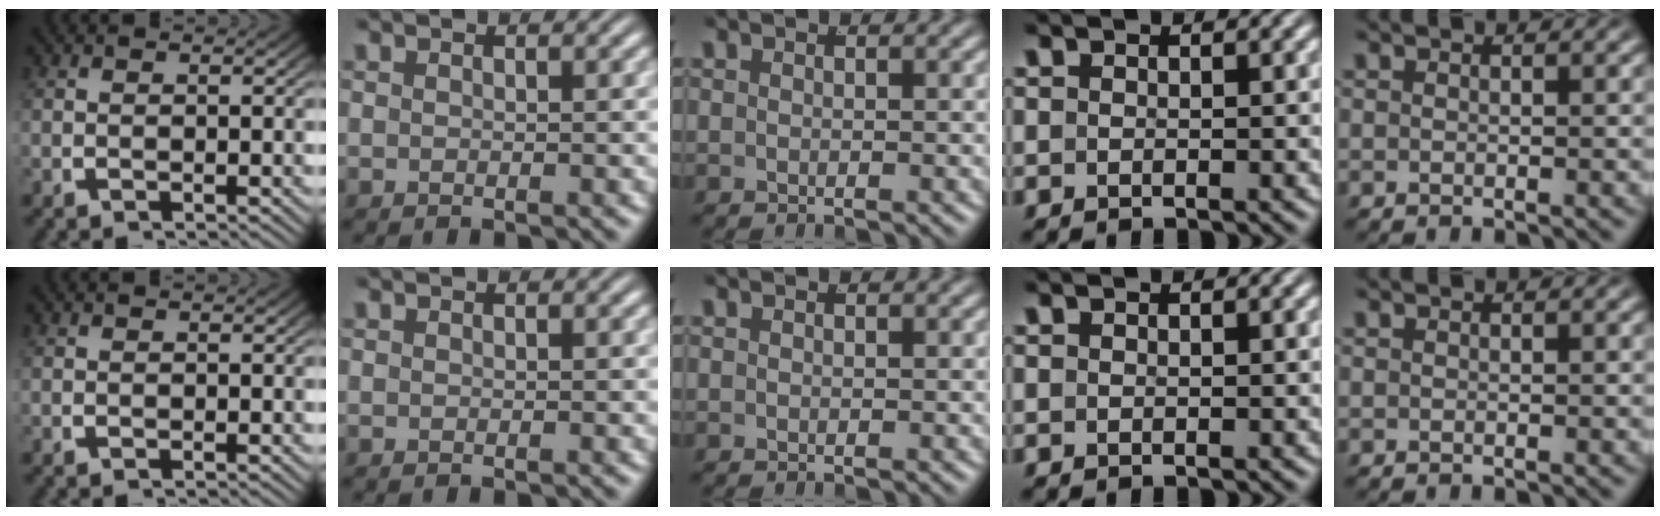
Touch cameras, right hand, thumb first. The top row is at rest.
{}